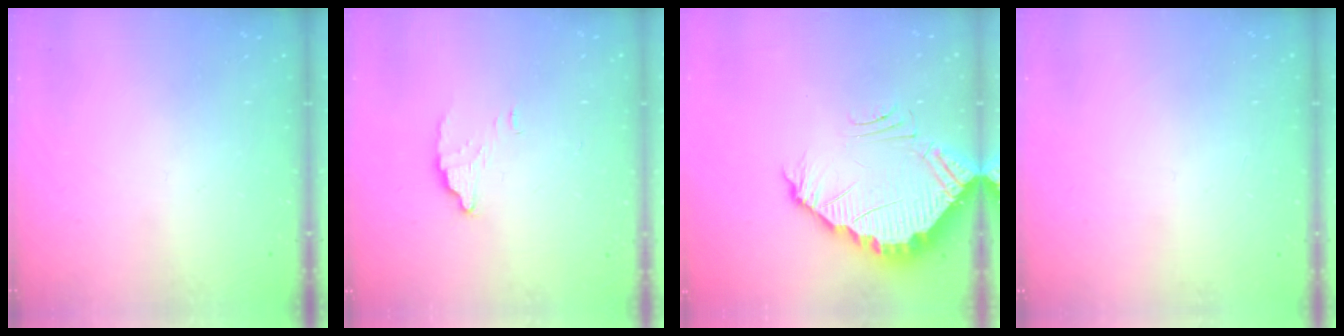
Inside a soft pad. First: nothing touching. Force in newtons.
{"total": 3.5, "press": 3.5, "slide": 0.2}
{"total": 3.7, "press": 3.7, "slide": 0.2}
{"total": 2.3, "press": 2.3, "slide": 0.1}